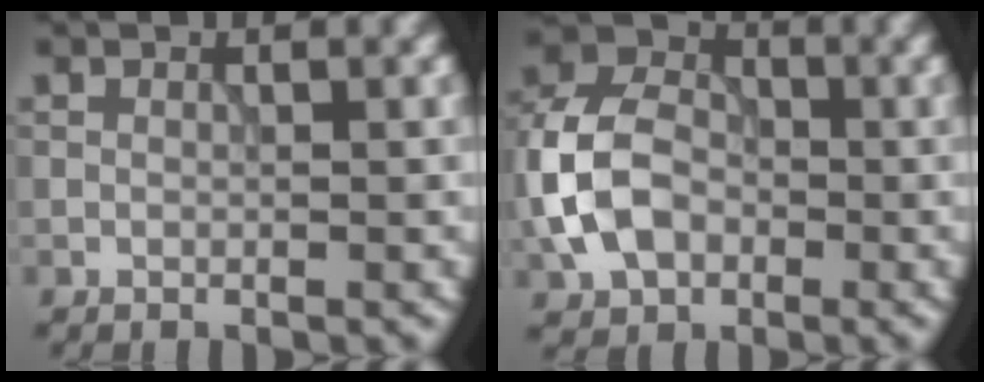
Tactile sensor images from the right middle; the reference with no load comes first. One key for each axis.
{"total": 7.4, "fx": -1.7, "fy": 5.4, "fz": 4.7, "tx": -0.100, "ty": 0.012, "tz": -0.047}